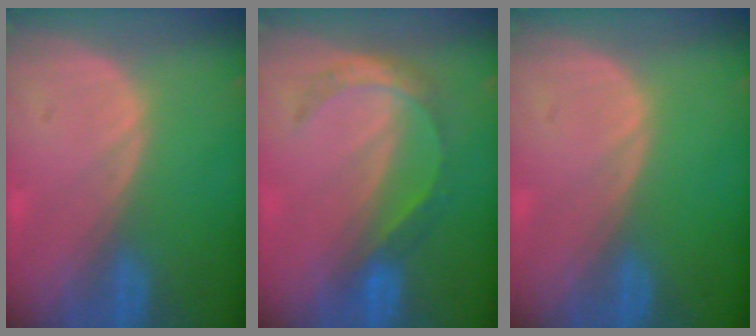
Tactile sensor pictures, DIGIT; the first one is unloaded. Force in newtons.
{"total": 5.5, "press": 4.8, "slide": 2.8}
{"total": 0.0}